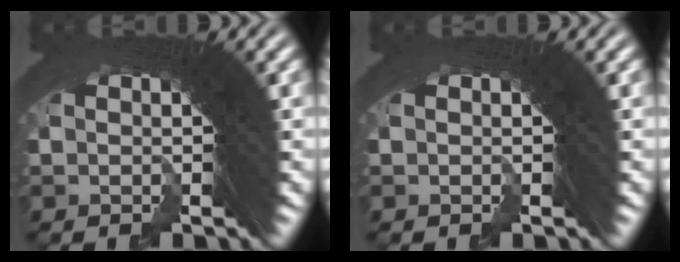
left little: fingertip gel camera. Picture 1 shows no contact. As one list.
[{"total": 0.0}]